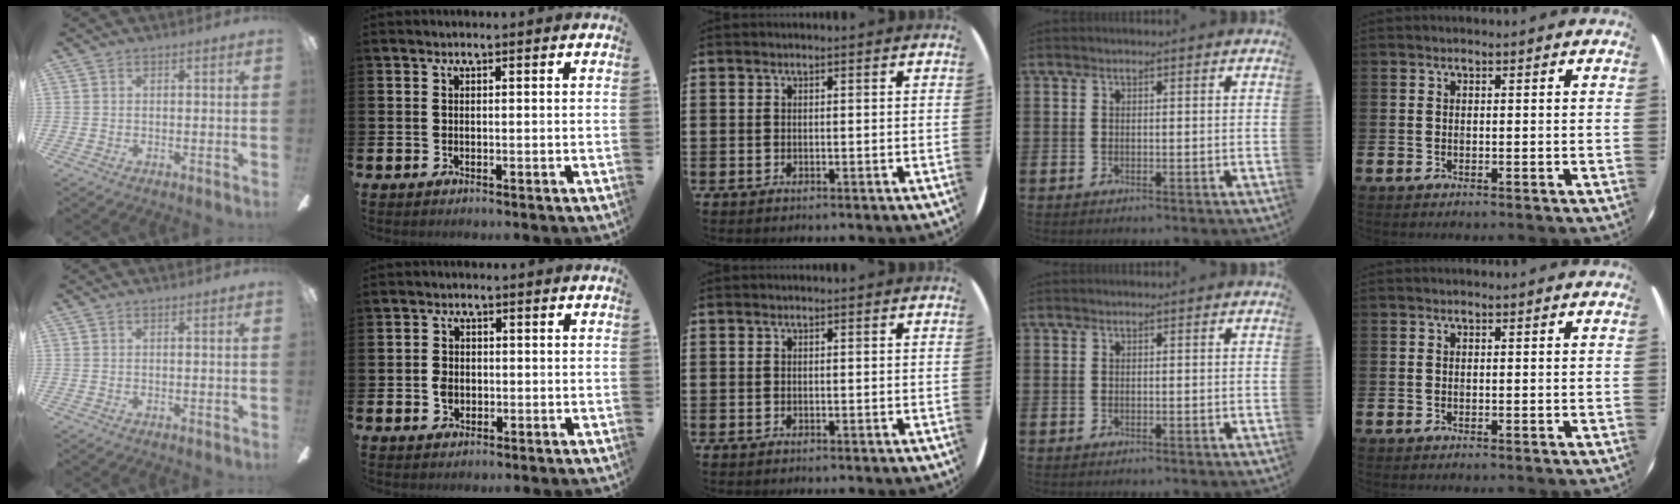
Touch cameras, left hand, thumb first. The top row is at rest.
{"thumb": {"total": 0.5, "force": [0.0, -0.1, 0.5], "torque": [-0.008, -0.001, 0.000]}, "index": {"total": 2.3, "force": [-0.3, 1.9, 1.2], "torque": [-0.017, 0.004, -0.010]}}